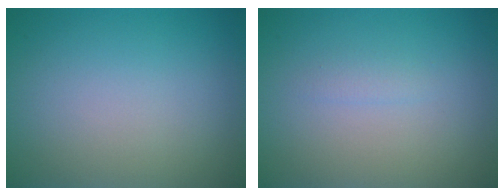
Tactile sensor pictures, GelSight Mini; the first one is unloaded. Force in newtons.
{"total": 0.7, "press": 0.7, "slide": 0.0}